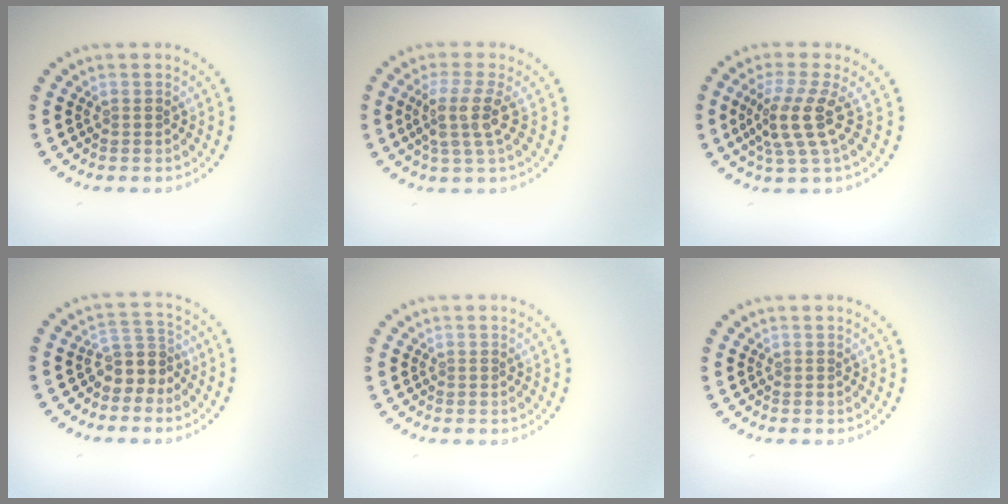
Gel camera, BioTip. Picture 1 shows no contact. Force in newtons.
{"total": 3.5, "press": 2.7, "slide": 2.2}
{"total": 3.7, "press": 2.9, "slide": 2.3}
{"total": 2.7, "press": 2.0, "slide": 1.8}
{"total": 0.0}
{"total": 0.0}